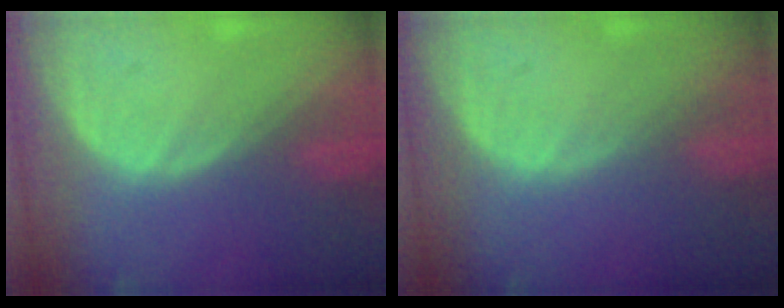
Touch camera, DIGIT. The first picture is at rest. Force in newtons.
{"total": 0.0}